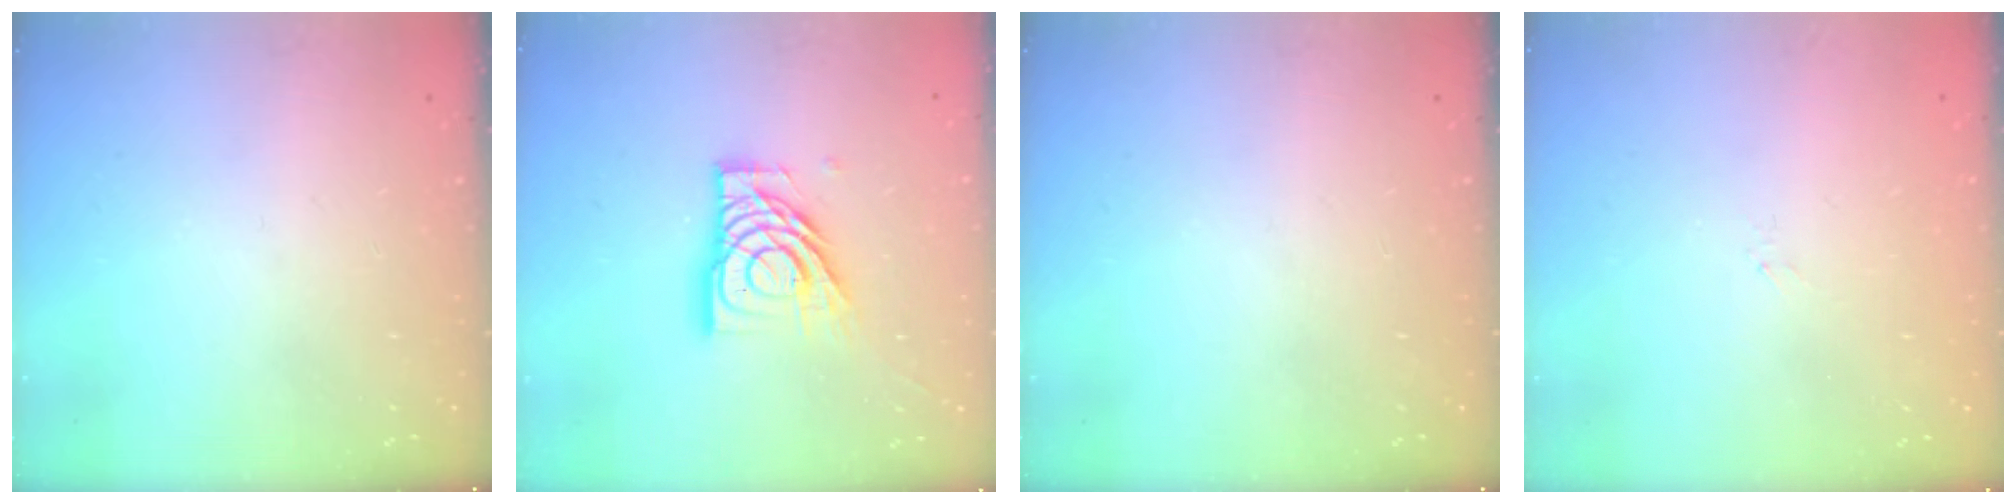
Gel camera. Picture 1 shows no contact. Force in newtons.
{"total": 14.2, "press": 14.1, "slide": 1.6}
{"total": 0.0}
{"total": 1.5, "press": 1.4, "slide": 0.3}